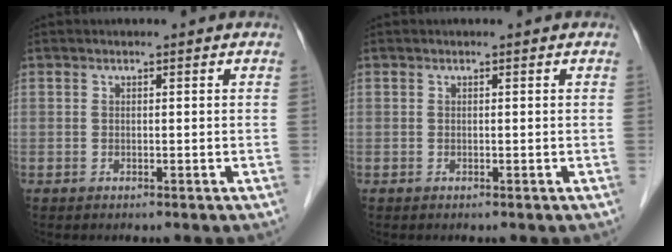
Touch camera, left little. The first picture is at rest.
{"total": 0.0}